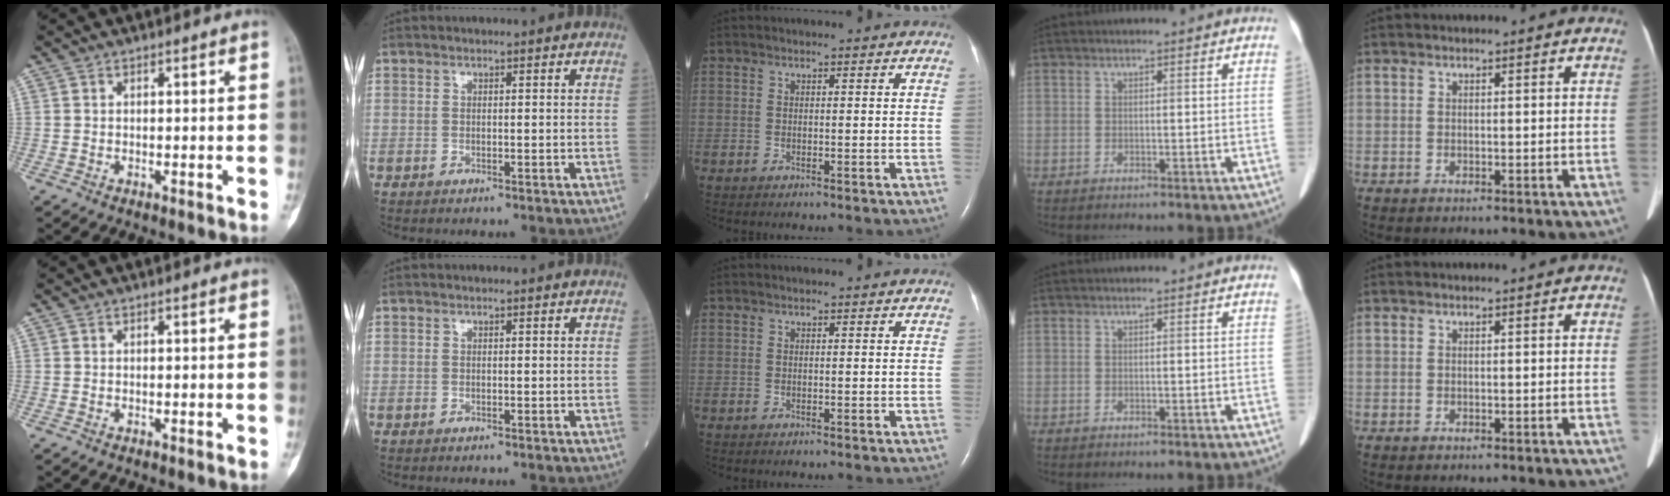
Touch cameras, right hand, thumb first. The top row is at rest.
{}